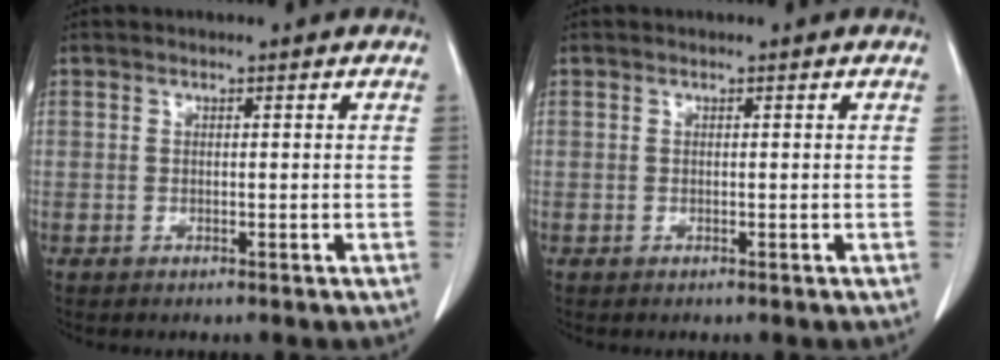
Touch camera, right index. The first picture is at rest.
{"total": 0.0}